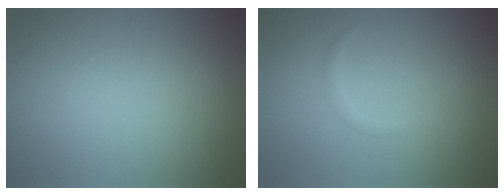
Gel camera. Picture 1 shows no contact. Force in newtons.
{"total": 0.7, "press": 0.7, "slide": 0.1}